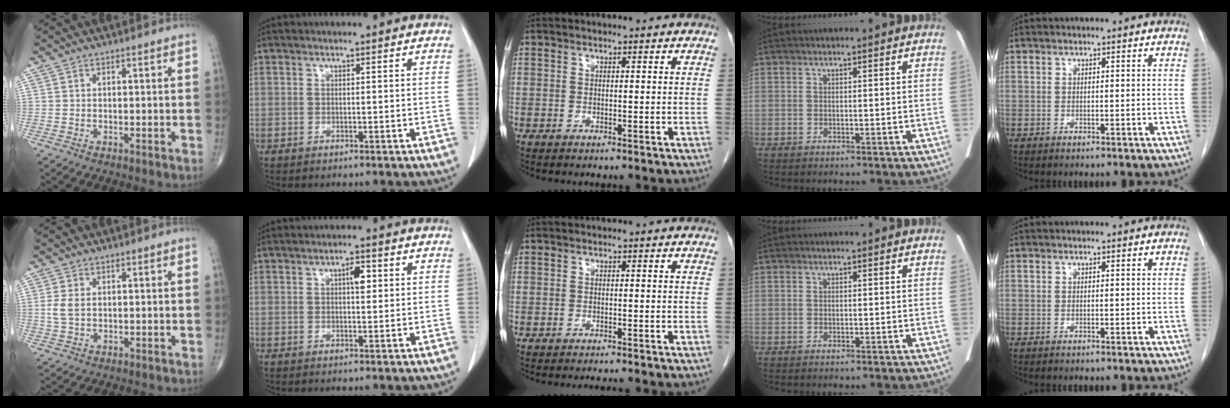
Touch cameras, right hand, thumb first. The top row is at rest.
{"thumb": {"total": 3.0, "force": [0.3, 1.9, 2.3], "torque": [-0.058, 0.003, 0.008]}, "index": {"total": 2.6, "force": [0.8, 0.9, 2.3], "torque": [-0.038, 0.002, 0.012]}, "middle": {"total": 2.9, "force": [-2.7, -0.1, 0.9], "torque": [-0.009, -0.006, -0.035]}}